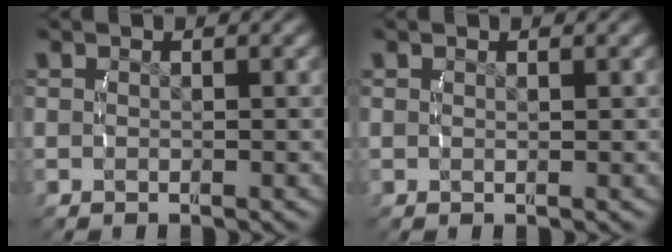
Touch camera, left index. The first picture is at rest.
{"total": 0.5, "force": [0.3, -0.4, 0.1], "torque": [-0.004, -0.004, 0.008]}